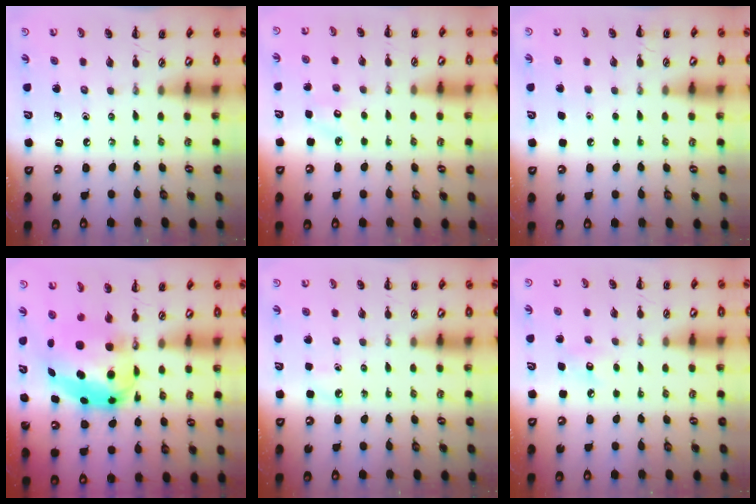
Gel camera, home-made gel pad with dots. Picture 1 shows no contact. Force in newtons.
{"total": 6.0, "press": 5.9, "slide": 1.2}
{"total": 1.8, "press": 1.8, "slide": 0.1}
{"total": 9.2, "press": 8.8, "slide": 2.5}
{"total": 2.8, "press": 2.6, "slide": 1.0}
{"total": 4.8, "press": 4.6, "slide": 1.2}